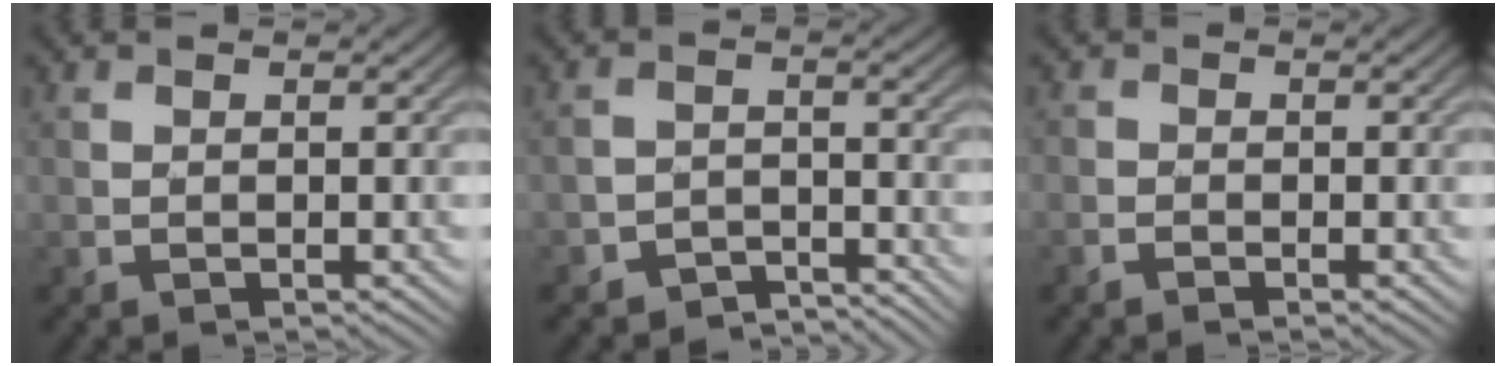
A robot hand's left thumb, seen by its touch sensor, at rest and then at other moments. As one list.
[{"total": 4.3, "force": [-3.9, 1.6, 0.6], "torque": [-0.004, -0.004, -0.072]}, {"total": 1.5, "force": [-1.0, 1.0, 0.3], "torque": [-0.007, -0.002, -0.025]}]